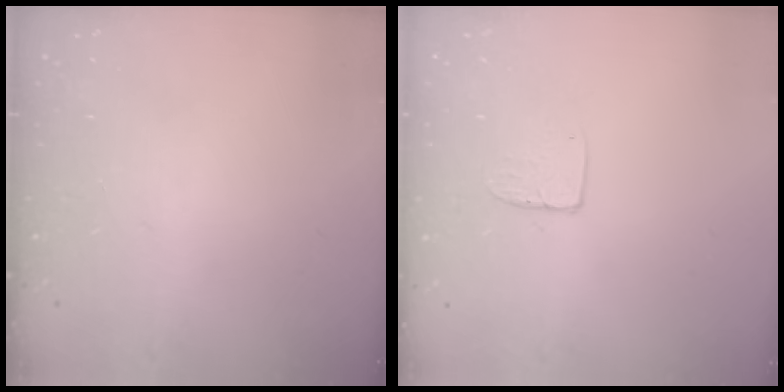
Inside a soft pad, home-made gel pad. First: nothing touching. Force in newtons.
{"total": 5.4, "press": 5.4, "slide": 0.4}